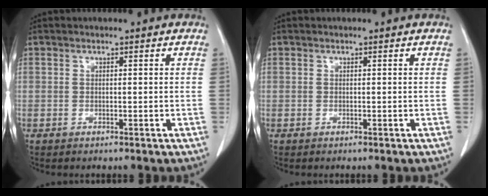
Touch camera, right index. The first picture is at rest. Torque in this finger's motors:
{"motor_torque": [0.00, 0.00, 0.00, 0.00]}